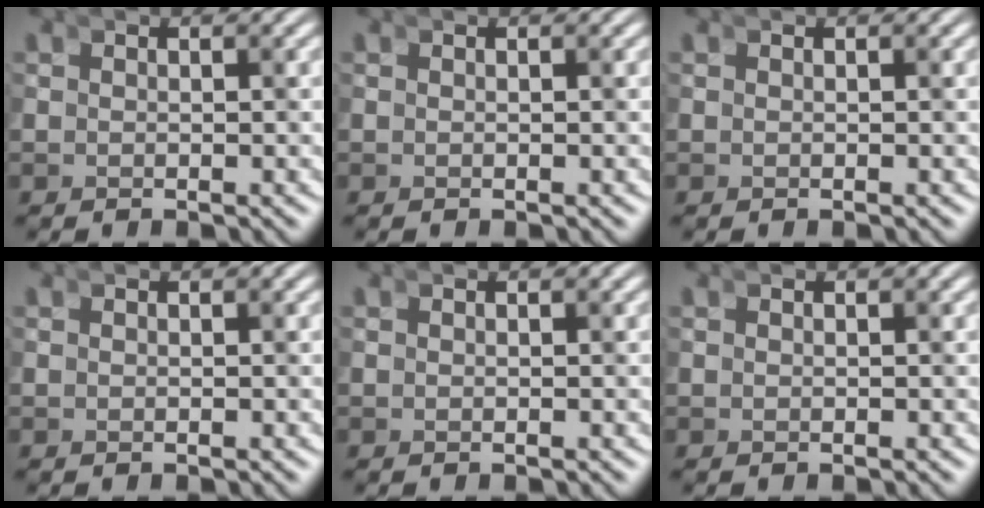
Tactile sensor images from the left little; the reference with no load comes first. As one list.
[{"total": 0.0}, {"total": 0.0}, {"total": 0.0}, {"total": 0.0}, {"total": 0.0}]